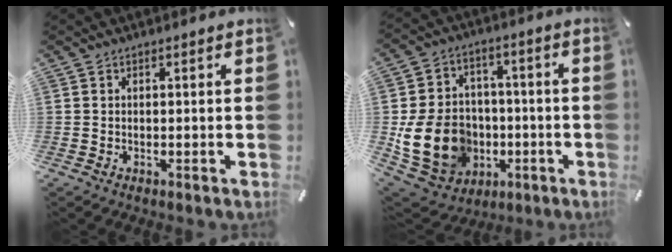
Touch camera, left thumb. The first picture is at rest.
{"total": 16.8, "force": [-3.6, 13.9, 8.7], "torque": [-0.173, 0.024, -0.053]}